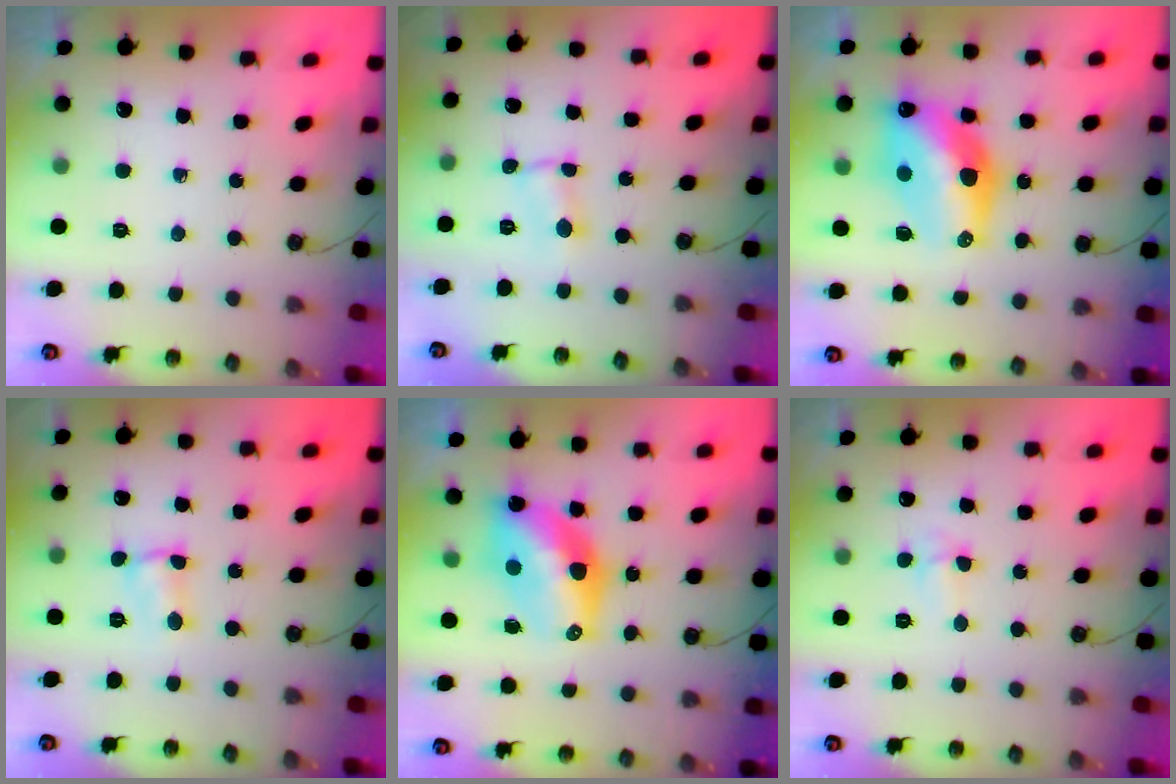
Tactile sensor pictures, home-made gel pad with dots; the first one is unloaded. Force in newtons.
{"total": 1.9, "press": 1.9, "slide": 0.2}
{"total": 14.6, "press": 14.6, "slide": 0.9}
{"total": 2.6, "press": 2.6, "slide": 0.4}
{"total": 13.0, "press": 13.0, "slide": 1.1}
{"total": 3.8, "press": 2.2, "slide": 3.1}